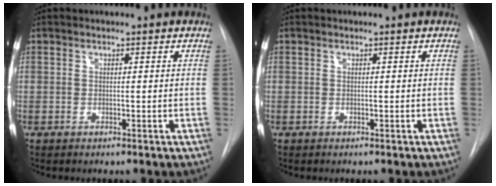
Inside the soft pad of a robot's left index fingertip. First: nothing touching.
{"total": 0.0}